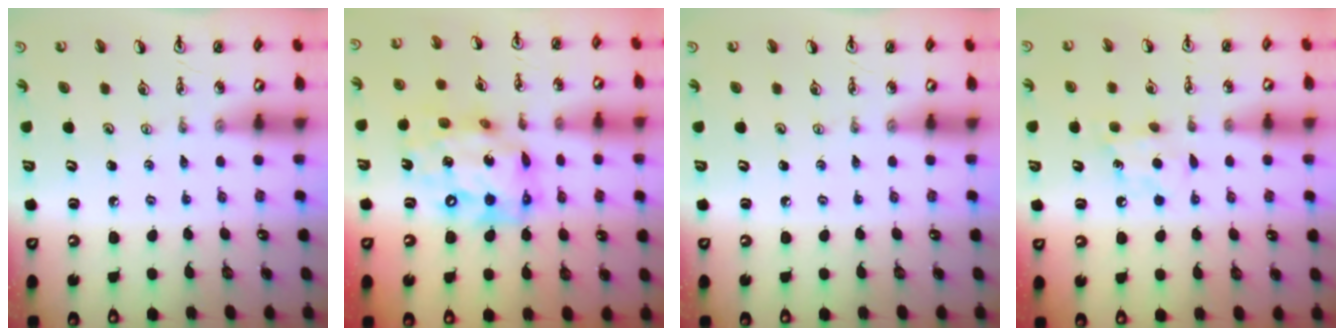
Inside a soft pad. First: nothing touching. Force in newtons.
{"total": 17.3, "press": 17.2, "slide": 2.0}
{"total": 0.0}
{"total": 7.6, "press": 7.5, "slide": 1.0}